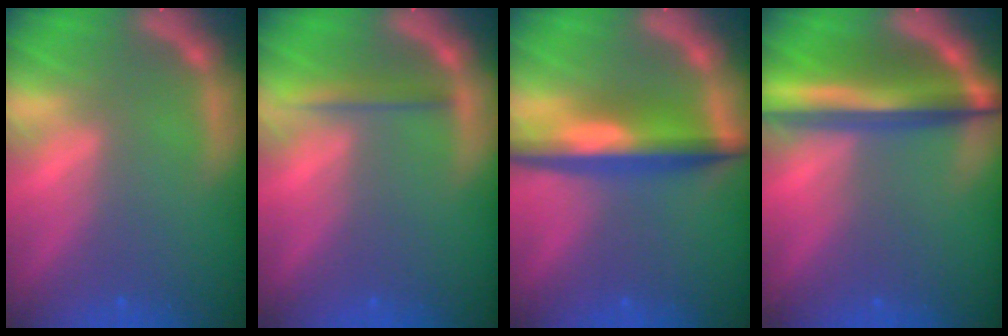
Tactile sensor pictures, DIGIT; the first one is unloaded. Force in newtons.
{"total": 2.0}
{"total": 6.5}
{"total": 8.6}